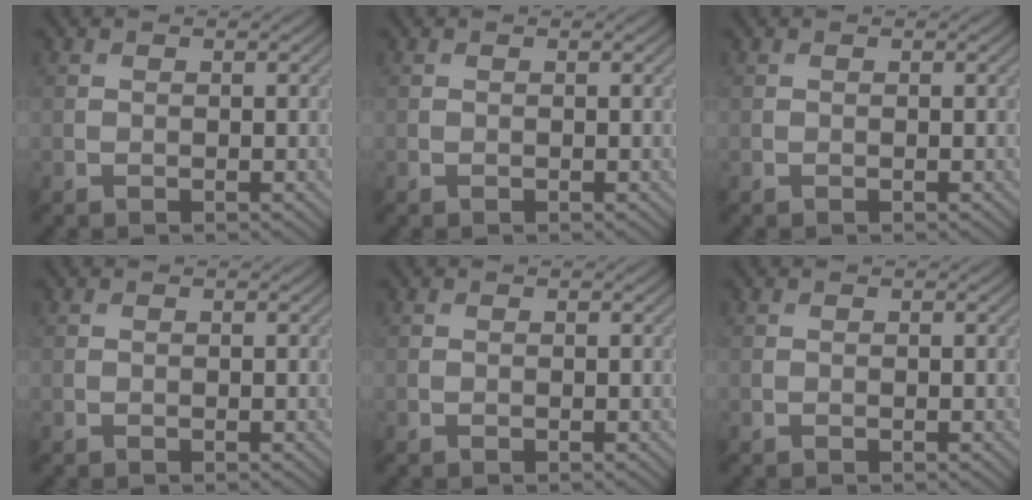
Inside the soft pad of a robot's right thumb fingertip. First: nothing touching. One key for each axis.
{"total": 0.0}
{"total": 0.0}
{"total": 0.0}
{"total": 0.0}
{"total": 0.0}